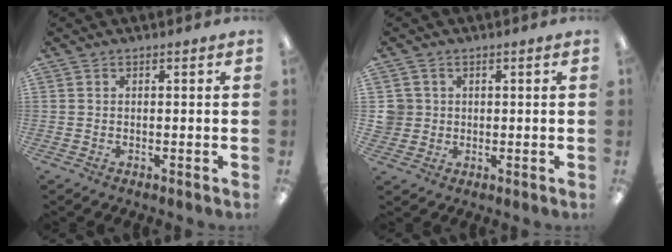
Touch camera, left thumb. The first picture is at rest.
{"total": 3.9, "force": [0.8, 3.8, 0.2], "torque": [-0.008, 0.005, 0.014]}